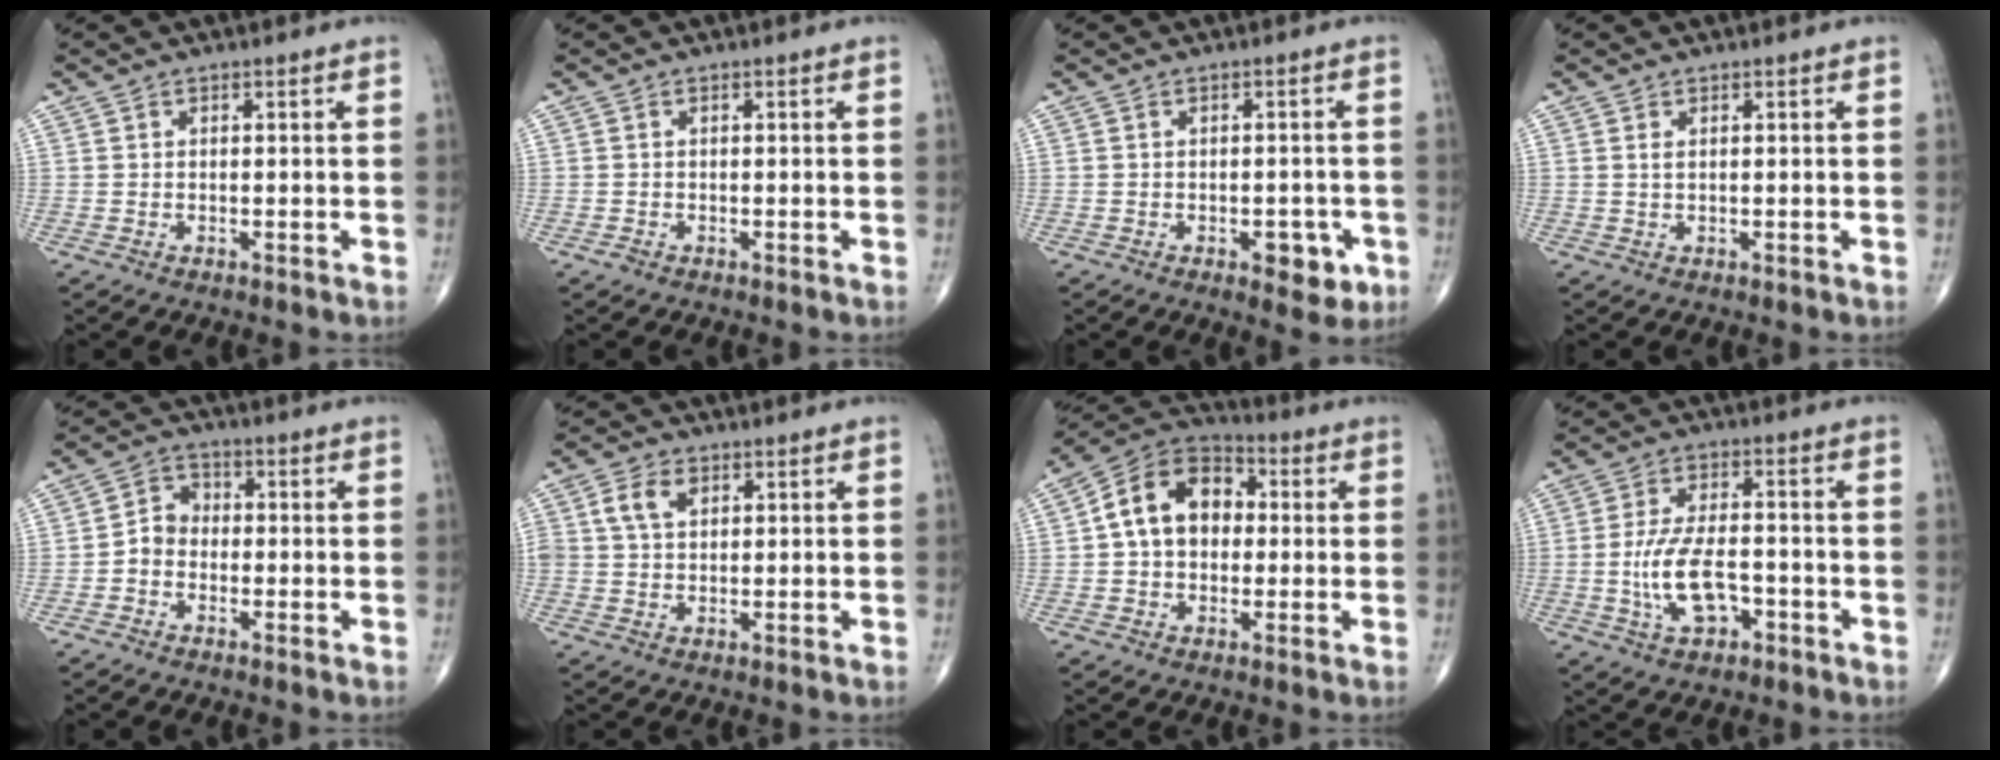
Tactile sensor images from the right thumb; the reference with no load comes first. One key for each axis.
{"total": 0.6, "fx": -0.4, "fy": 0.4, "fz": 0.2, "tx": -0.002, "ty": 0.000, "tz": -0.009}
{"total": 5.4, "fx": -2.2, "fy": 2.8, "fz": 4.1, "tx": -0.029, "ty": 0.007, "tz": -0.023}
{"total": 0.8, "fx": 0.3, "fy": 0.3, "fz": 0.7, "tx": -0.013, "ty": 0.003, "tz": 0.008}
{"total": 4.6, "fx": -1.2, "fy": 3.9, "fz": 2.3, "tx": -0.022, "ty": 0.021, "tz": -0.035}
{"total": 5.1, "fx": 1.7, "fy": 3.5, "fz": 3.4, "tx": -0.063, "ty": 0.006, "tz": 0.032}
{"total": 13.7, "fx": 1.3, "fy": 9.9, "fz": 9.4, "tx": -0.132, "ty": 0.031, "tz": 0.010}
{"total": 9.6, "fx": -2.6, "fy": 4.8, "fz": 8.0, "tx": -0.155, "ty": 0.015, "tz": -0.045}